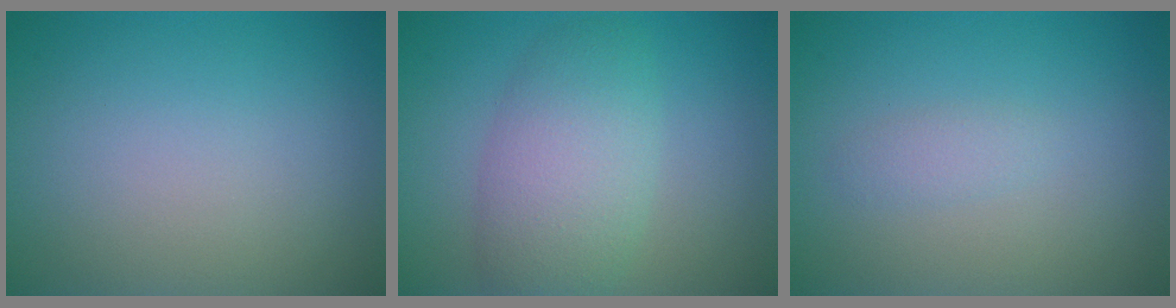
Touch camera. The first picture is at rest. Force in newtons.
{"total": 5.3, "press": 5.3, "slide": 0.1}
{"total": 1.0, "press": 1.0, "slide": 0.0}